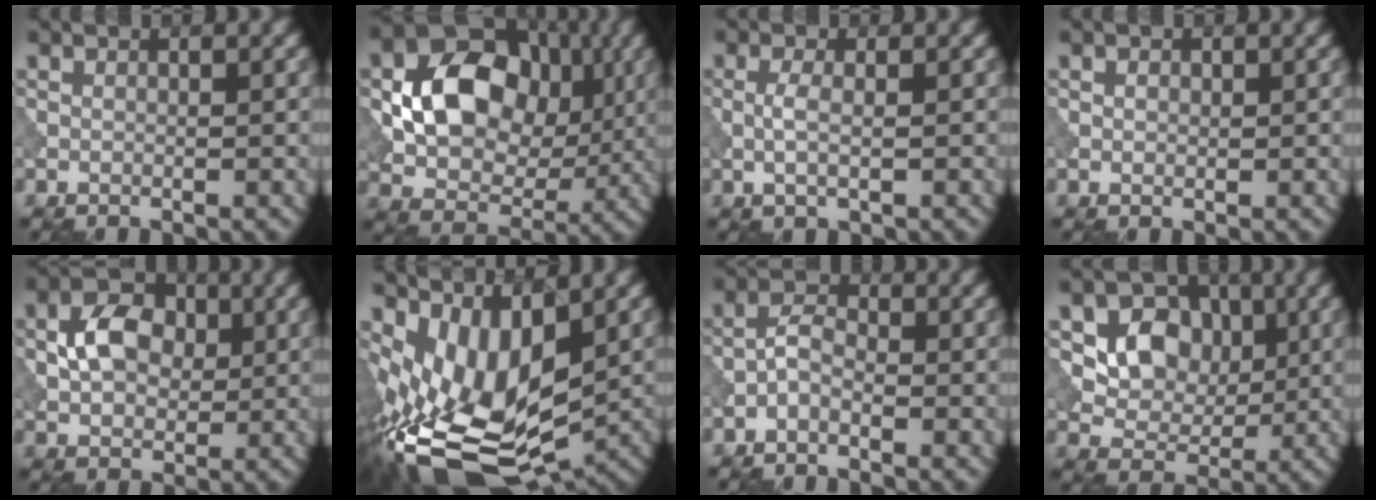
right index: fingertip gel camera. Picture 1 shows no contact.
{"total": 10.8, "force": [1.1, 8.0, 7.1], "torque": [-0.123, 0.000, 0.014]}
{"total": 1.8, "force": [-0.2, 0.5, 1.7], "torque": [-0.038, 0.000, -0.006]}
{"total": 0.6, "force": [0.2, 0.5, 0.3], "torque": [-0.006, 0.000, 0.003]}
{"total": 5.0, "force": [0.6, 3.7, 3.4], "torque": [-0.064, 0.005, 0.007]}
{"total": 12.1, "force": [-0.8, 6.7, 10.0], "torque": [-0.196, -0.029, 0.005]}
{"total": 2.0, "force": [-1.1, 0.9, 1.4], "torque": [-0.026, 0.009, -0.029]}
{"total": 7.6, "force": [2.1, 6.1, 3.9], "torque": [-0.070, 0.005, 0.036]}